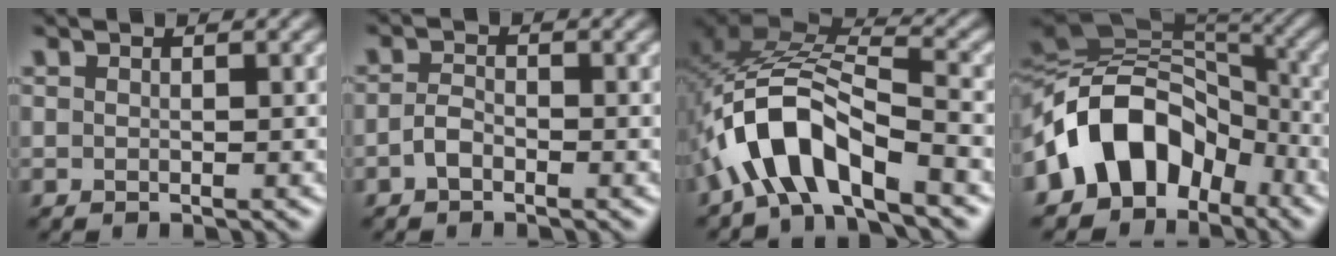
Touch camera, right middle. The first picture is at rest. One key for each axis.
{"total": 1.6, "fx": -0.9, "fy": 0.8, "fz": 1.0, "tx": -0.023, "ty": 0.005, "tz": -0.021}
{"total": 8.8, "fx": -4.1, "fy": 3.8, "fz": 6.8, "tx": -0.133, "ty": 0.016, "tz": -0.081}
{"total": 11.6, "fx": -5.0, "fy": 8.1, "fz": 6.6, "tx": -0.102, "ty": 0.028, "tz": -0.112}